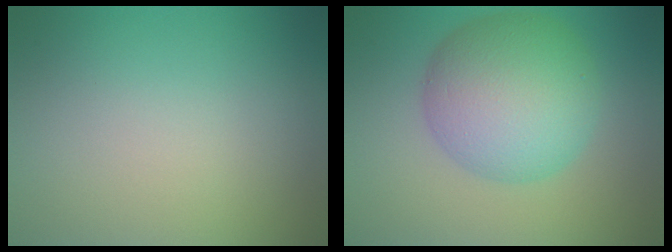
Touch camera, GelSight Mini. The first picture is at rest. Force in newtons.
{"total": 9.4, "press": 9.4, "slide": 0.1}